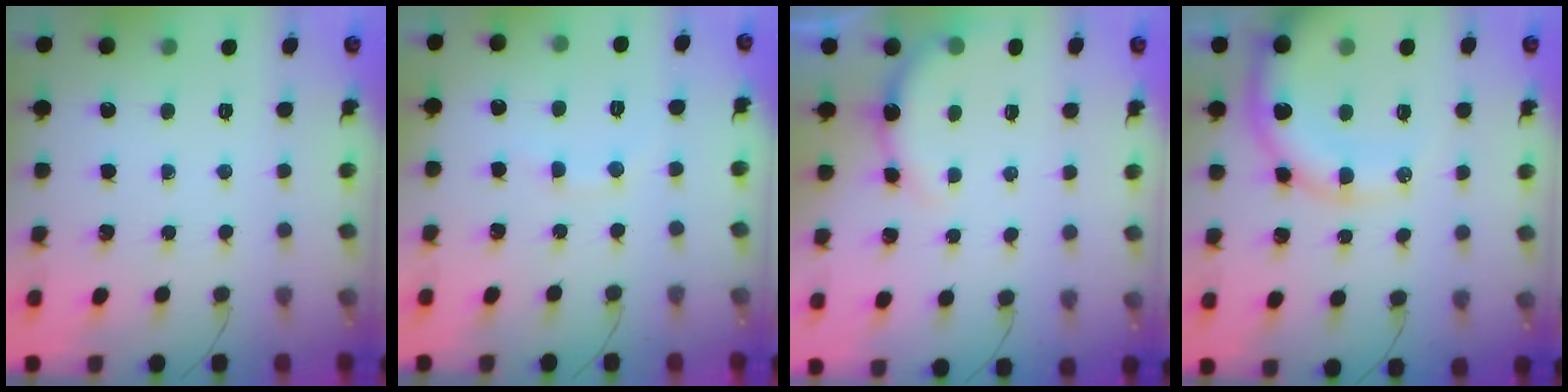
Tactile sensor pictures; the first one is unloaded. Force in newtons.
{"total": 5.9, "press": 5.8, "slide": 1.2}
{"total": 4.8, "press": 4.8, "slide": 0.8}
{"total": 15.8, "press": 15.4, "slide": 3.5}